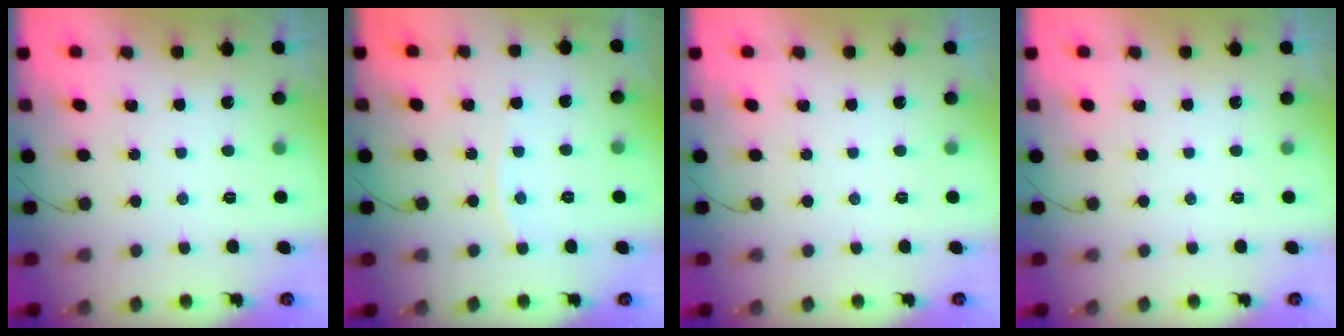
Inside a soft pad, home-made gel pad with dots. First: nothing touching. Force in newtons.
{"total": 3.3, "press": 3.3, "slide": 0.5}
{"total": 0.0}
{"total": 0.0}